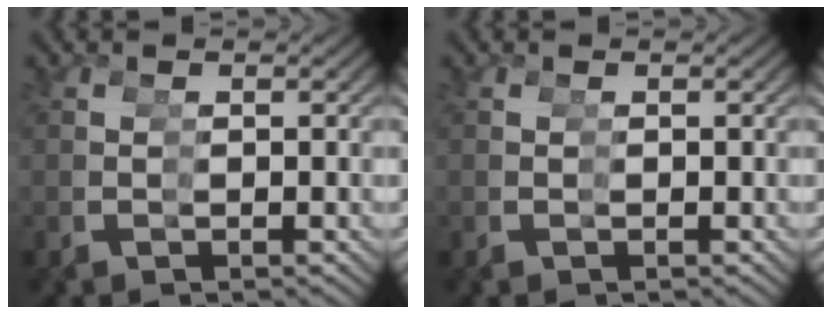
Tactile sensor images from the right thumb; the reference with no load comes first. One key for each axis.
{"total": 0.0}